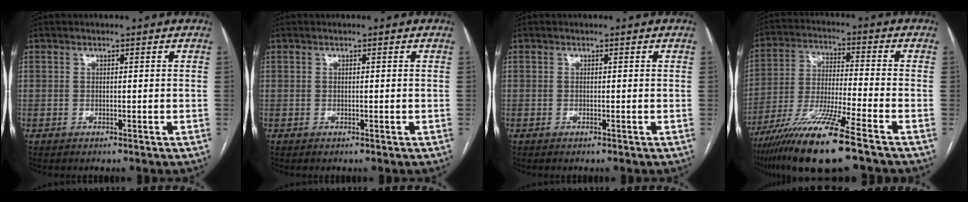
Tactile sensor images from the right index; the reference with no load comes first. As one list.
[{"total": 0.0}, {"total": 0.0}, {"total": 14.6, "force": [-9.8, -0.3, 10.7], "torque": [-0.219, -0.044, -0.181]}]